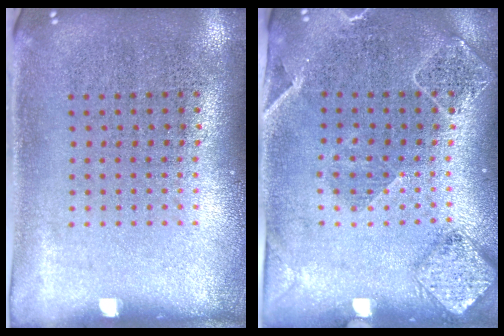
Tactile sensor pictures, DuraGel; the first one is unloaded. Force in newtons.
{"total": 1.7, "press": 1.7, "slide": 0.5}